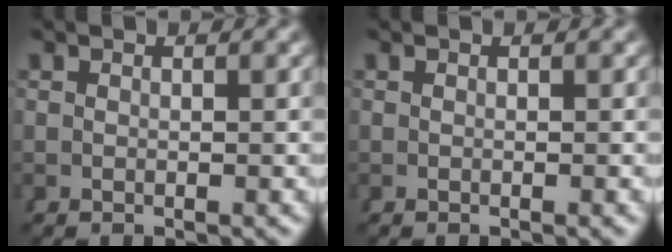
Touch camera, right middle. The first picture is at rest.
{"total": 0.0}